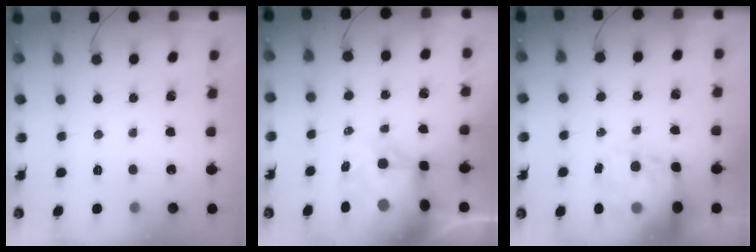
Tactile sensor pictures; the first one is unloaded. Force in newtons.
{"total": 12.4, "press": 11.9, "slide": 3.3}
{"total": 16.1, "press": 15.6, "slide": 3.8}